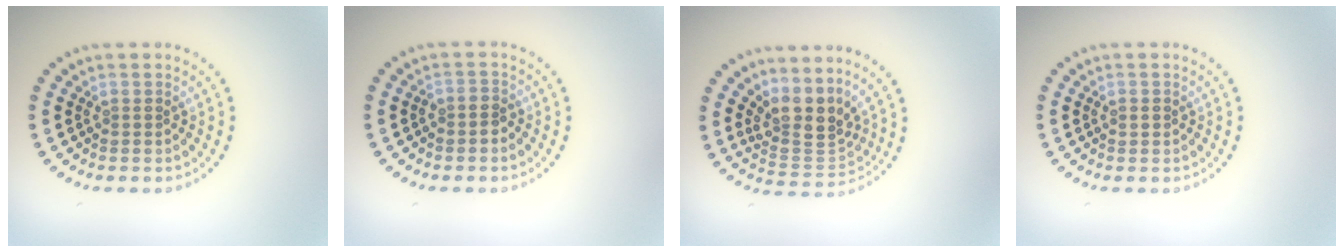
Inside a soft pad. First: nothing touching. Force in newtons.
{"total": 1.0, "press": 0.7, "slide": 0.6}
{"total": 3.9, "press": 2.9, "slide": 2.6}
{"total": 1.0, "press": 1.0, "slide": 0.1}